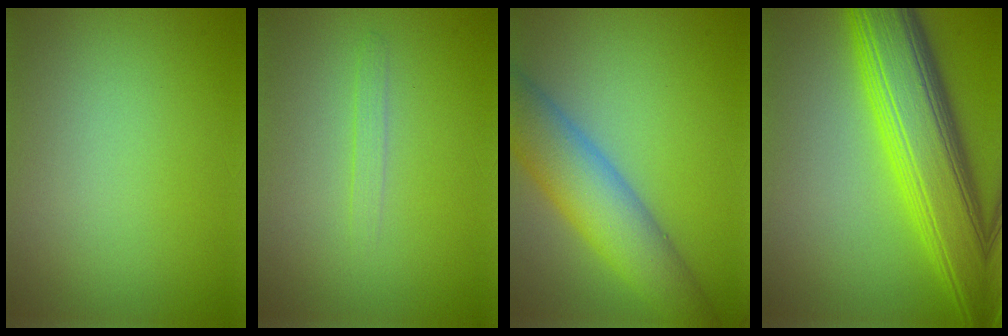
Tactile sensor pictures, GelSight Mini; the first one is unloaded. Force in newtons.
{"total": 0.9, "press": 0.9, "slide": 0.1}
{"total": 7.2, "press": 7.2, "slide": 0.3}
{"total": 10.2, "press": 10.2, "slide": 0.2}